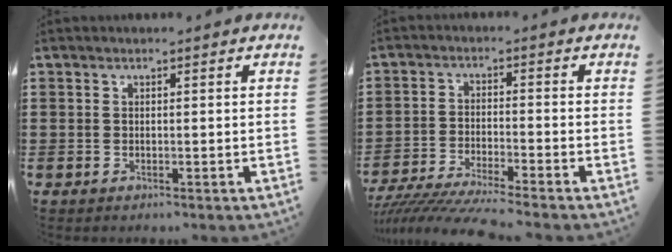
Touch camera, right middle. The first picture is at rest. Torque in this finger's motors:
{"motor_torque": [0.74, -0.40, 0.43, 0.16]}